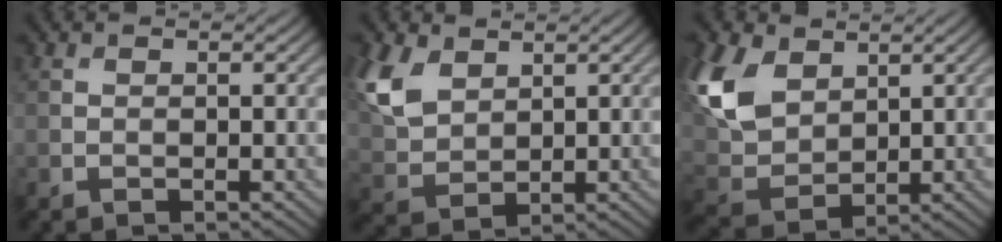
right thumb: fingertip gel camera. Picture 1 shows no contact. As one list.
[{"total": 7.5, "force": [3.6, 4.7, 4.6], "torque": [-0.142, 0.010, 0.077]}, {"total": 10.8, "force": [4.4, 7.1, 6.9], "torque": [-0.206, 0.017, 0.090]}]